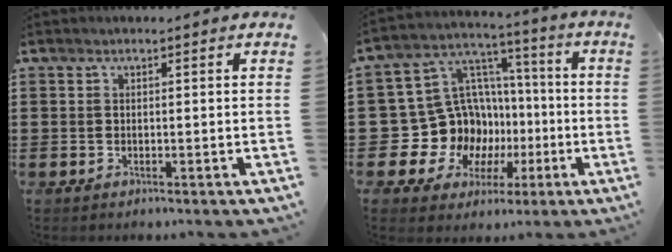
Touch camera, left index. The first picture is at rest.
{"total": 14.2, "force": [-2.8, 13.2, 4.6], "torque": [-0.146, -0.012, -0.021]}